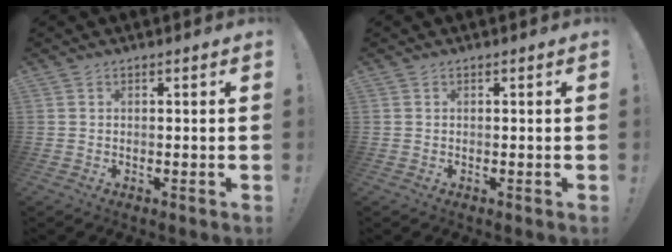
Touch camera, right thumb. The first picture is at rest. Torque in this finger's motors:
{"motor_torque": [0.00, 0.00, -0.11, 0.11, 0.00]}